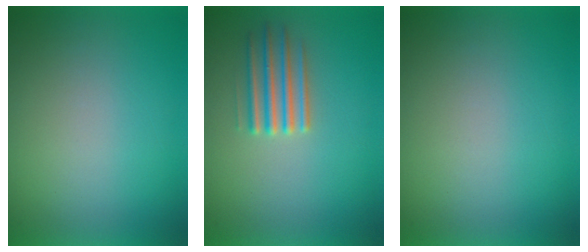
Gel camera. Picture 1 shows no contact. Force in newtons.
{"total": 2.5}
{"total": 0.0}